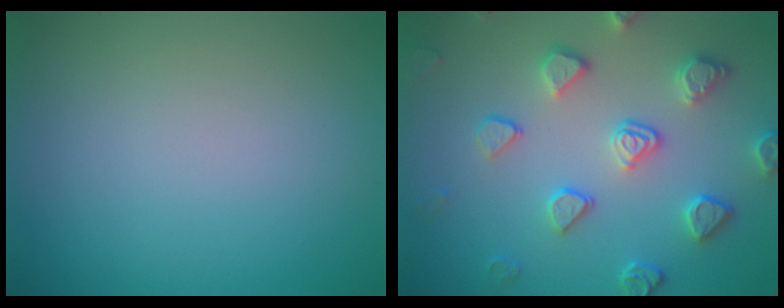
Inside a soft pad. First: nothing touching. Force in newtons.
{"total": 4.1, "press": 4.0, "slide": 0.6}